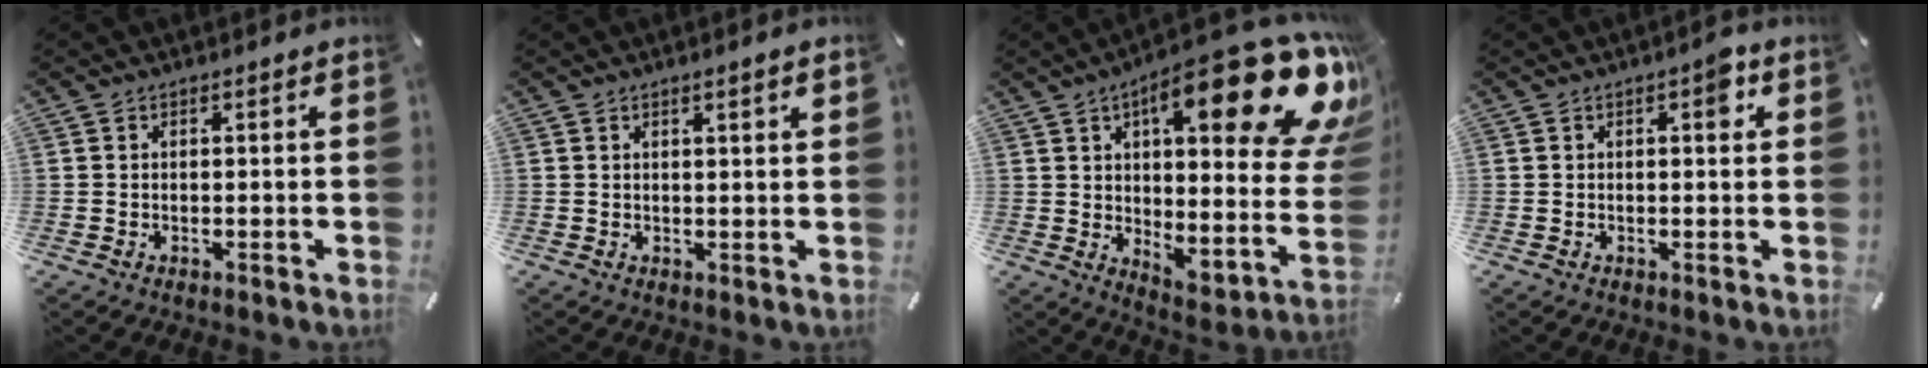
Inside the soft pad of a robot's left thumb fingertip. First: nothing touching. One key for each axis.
{"total": 1.9, "fx": 1.1, "fy": 0.1, "fz": 1.5, "tx": -0.030, "ty": -0.001, "tz": 0.019}
{"total": 25.8, "fx": 12.7, "fy": 9.2, "fz": 20.5, "tx": -0.269, "ty": -0.100, "tz": 0.210}
{"total": 4.2, "fx": 1.3, "fy": 1.8, "fz": 3.6, "tx": -0.037, "ty": -0.004, "tz": 0.011}